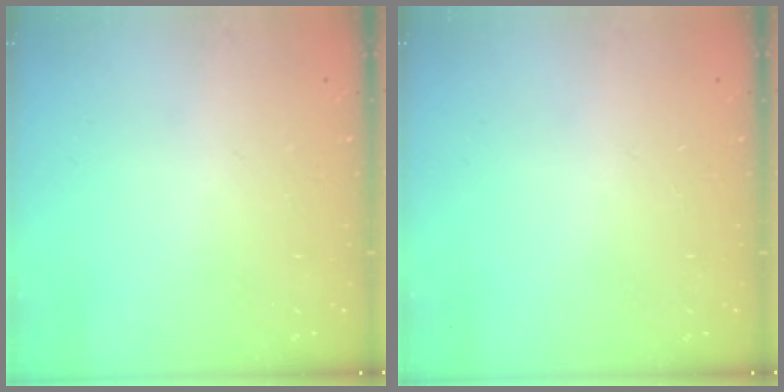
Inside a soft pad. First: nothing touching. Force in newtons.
{"total": 0.0}